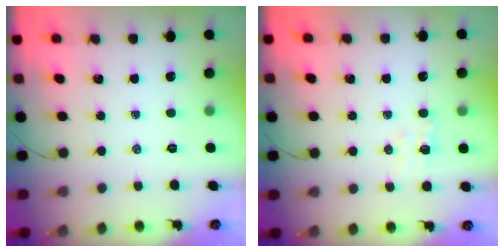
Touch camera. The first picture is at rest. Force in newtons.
{"total": 3.6, "press": 3.5, "slide": 1.0}